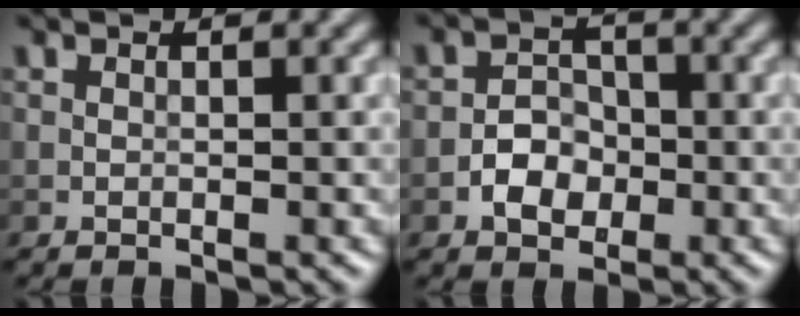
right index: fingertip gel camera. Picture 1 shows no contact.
{"total": 2.9, "force": [-1.1, 2.2, 1.5], "torque": [-0.019, 0.005, -0.023]}